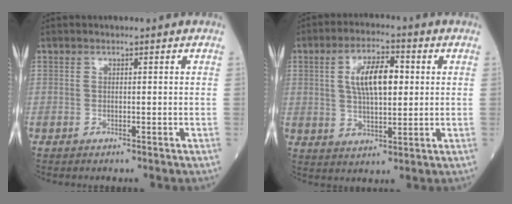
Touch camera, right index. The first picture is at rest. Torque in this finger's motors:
{"motor_torque": [0.81, 0.32, 0.57, 0.15]}